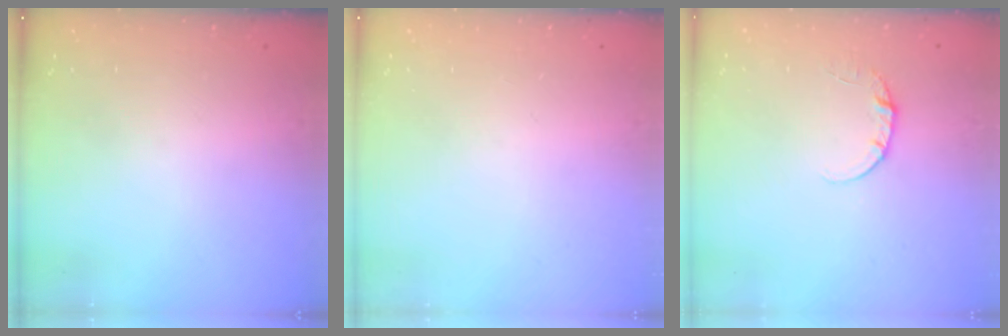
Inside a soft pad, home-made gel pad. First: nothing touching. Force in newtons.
{"total": 0.0}
{"total": 3.6, "press": 3.6, "slide": 0.3}